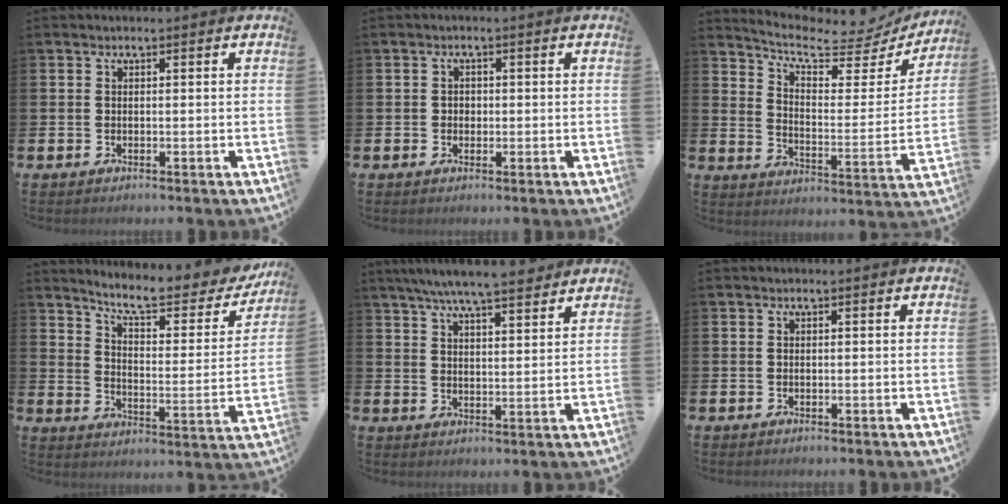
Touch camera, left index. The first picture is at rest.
{"total": 1.2, "force": [0.1, 1.1, 0.5], "torque": [-0.002, 0.006, -0.002]}
{"total": 7.5, "force": [6.6, 2.2, 2.7], "torque": [-0.077, -0.053, 0.108]}
{"total": 8.3, "force": [7.3, 1.7, 3.4], "torque": [-0.087, -0.054, 0.121]}
{"total": 7.2, "force": [6.7, 0.6, 2.6], "torque": [-0.068, -0.026, 0.122]}
{"total": 0.0}